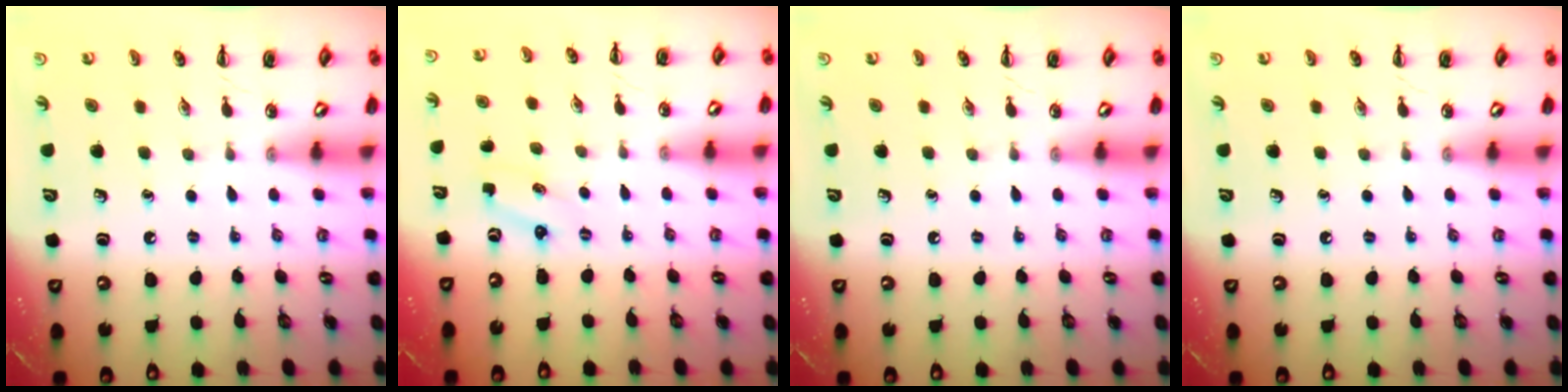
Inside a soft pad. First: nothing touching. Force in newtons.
{"total": 2.3, "press": 2.2, "slide": 0.7}
{"total": 0.0}
{"total": 0.0}